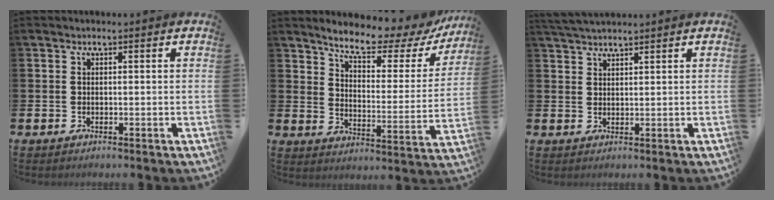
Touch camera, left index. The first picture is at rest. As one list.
[{"total": 8.6, "force": [7.6, 2.1, 3.4], "torque": [-0.092, -0.055, 0.128]}, {"total": 2.8, "force": [2.7, 0.3, 0.6], "torque": [-0.020, -0.006, 0.052]}]